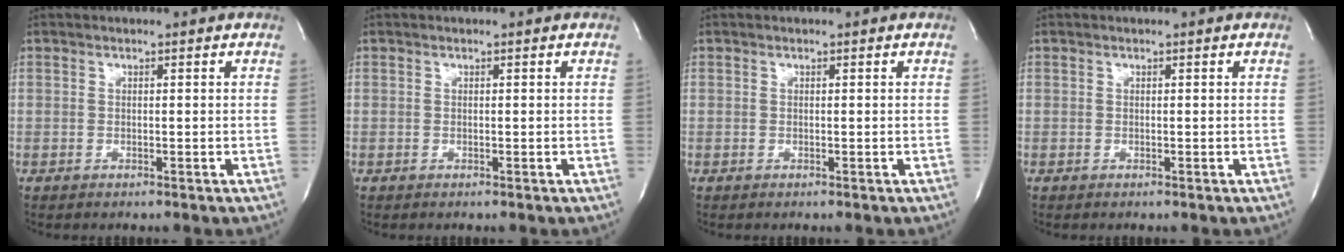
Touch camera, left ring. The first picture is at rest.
{"total": 0.0}
{"total": 0.0}
{"total": 0.0}